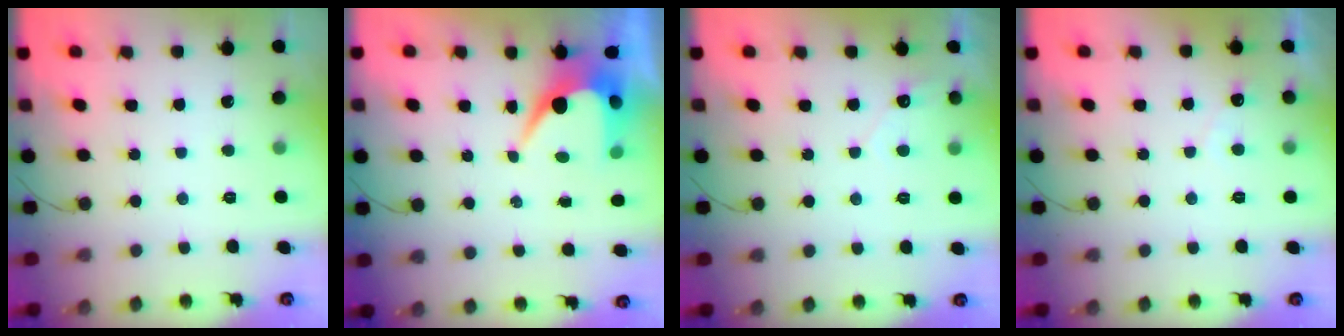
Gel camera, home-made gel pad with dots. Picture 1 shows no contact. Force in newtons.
{"total": 6.8, "press": 6.8, "slide": 0.5}
{"total": 2.8, "press": 2.8, "slide": 0.1}
{"total": 3.0, "press": 3.0, "slide": 0.1}